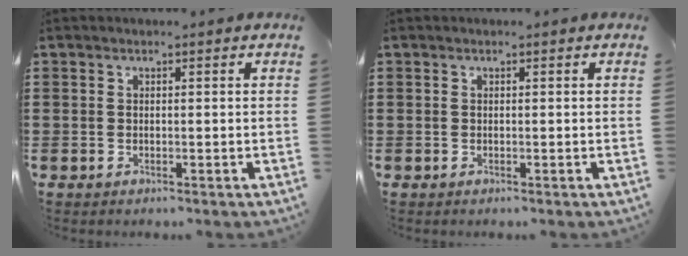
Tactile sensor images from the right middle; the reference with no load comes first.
{"total": 0.0}